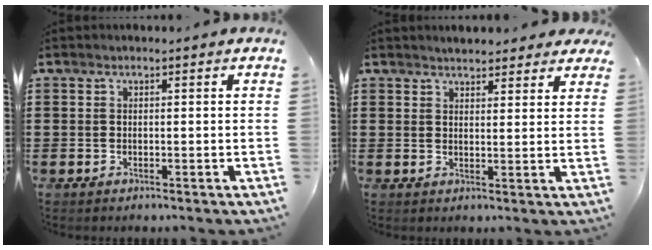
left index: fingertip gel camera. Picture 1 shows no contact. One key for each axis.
{"total": 2.9, "fx": 2.9, "fy": 0.6, "fz": 0.5, "tx": -0.016, "ty": -0.003, "tz": 0.053}